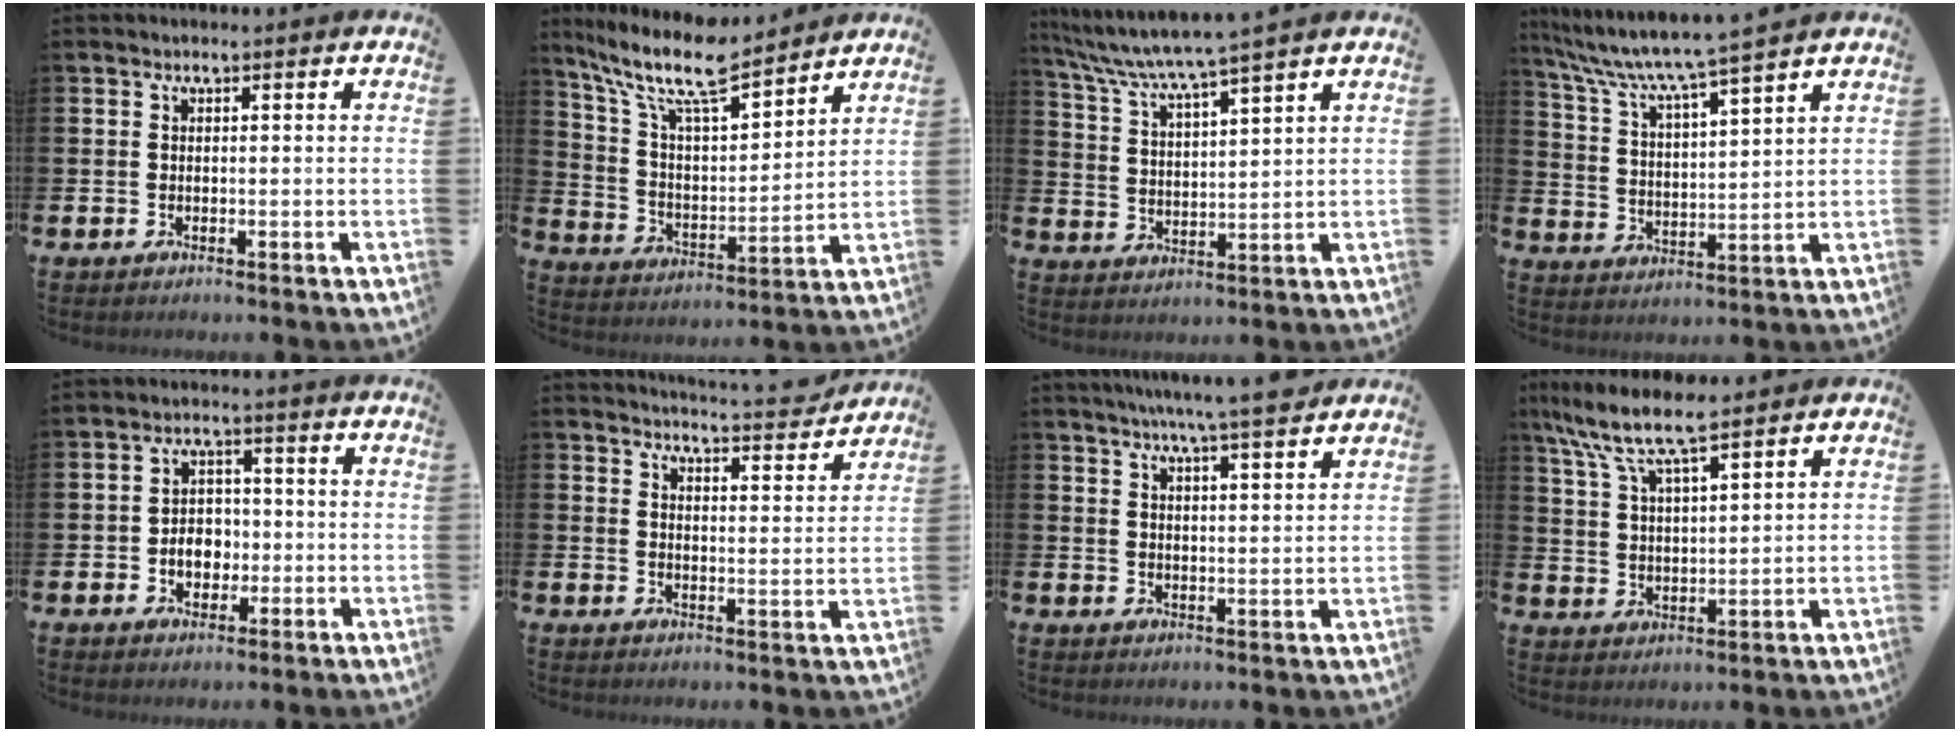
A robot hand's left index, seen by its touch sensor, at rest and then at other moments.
{"total": 11.6, "force": [9.8, 2.5, 5.7], "torque": [-0.139, -0.053, 0.169]}
{"total": 5.9, "force": [5.5, -0.6, 2.0], "torque": [-0.060, -0.037, 0.092]}
{"total": 7.3, "force": [6.8, -0.3, 2.8], "torque": [-0.081, -0.047, 0.112]}
{"total": 4.2, "force": [-1.0, 3.3, 2.4], "torque": [-0.030, -0.001, -0.027]}
{"total": 5.1, "force": [5.0, -0.2, 0.7], "torque": [-0.015, -0.042, 0.083]}
{"total": 6.7, "force": [6.2, -0.5, 2.5], "torque": [-0.050, -0.031, 0.107]}
{"total": 8.1, "force": [7.0, 1.4, 3.8], "torque": [-0.101, -0.028, 0.123]}